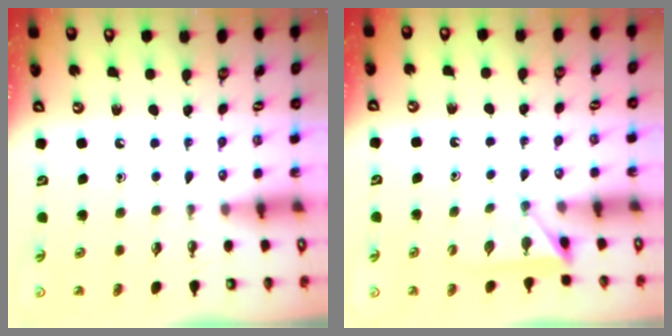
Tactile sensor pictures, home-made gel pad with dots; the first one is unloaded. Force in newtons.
{"total": 3.0, "press": 3.0, "slide": 0.4}